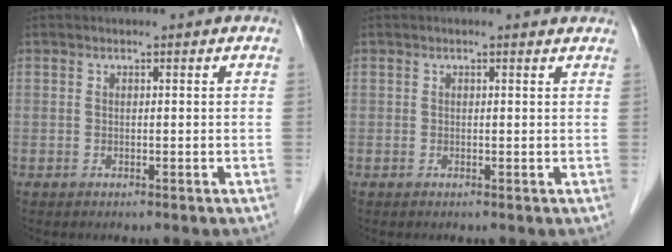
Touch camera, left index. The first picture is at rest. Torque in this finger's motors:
{"motor_torque": [0.71, -1.40, 0.06, -0.01]}